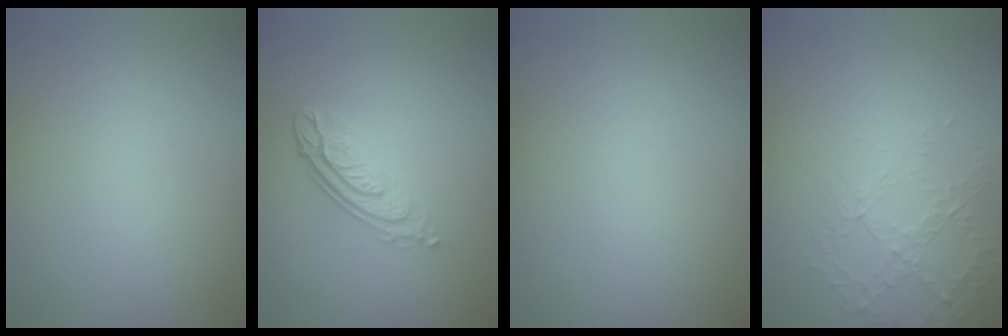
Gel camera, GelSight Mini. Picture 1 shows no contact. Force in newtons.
{"total": 4.0, "press": 2.8, "slide": 2.8}
{"total": 0.0}
{"total": 1.6, "press": 1.1, "slide": 1.2}